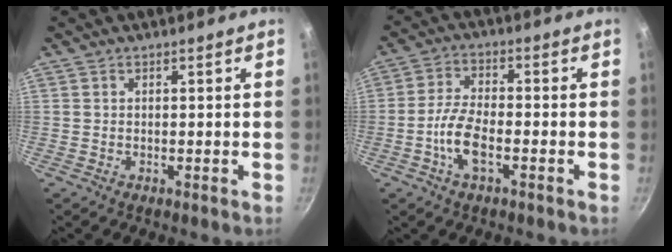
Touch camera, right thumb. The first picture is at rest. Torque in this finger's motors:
{"motor_torque": [-0.08, 0.34, 0.68, -0.33, 0.05]}